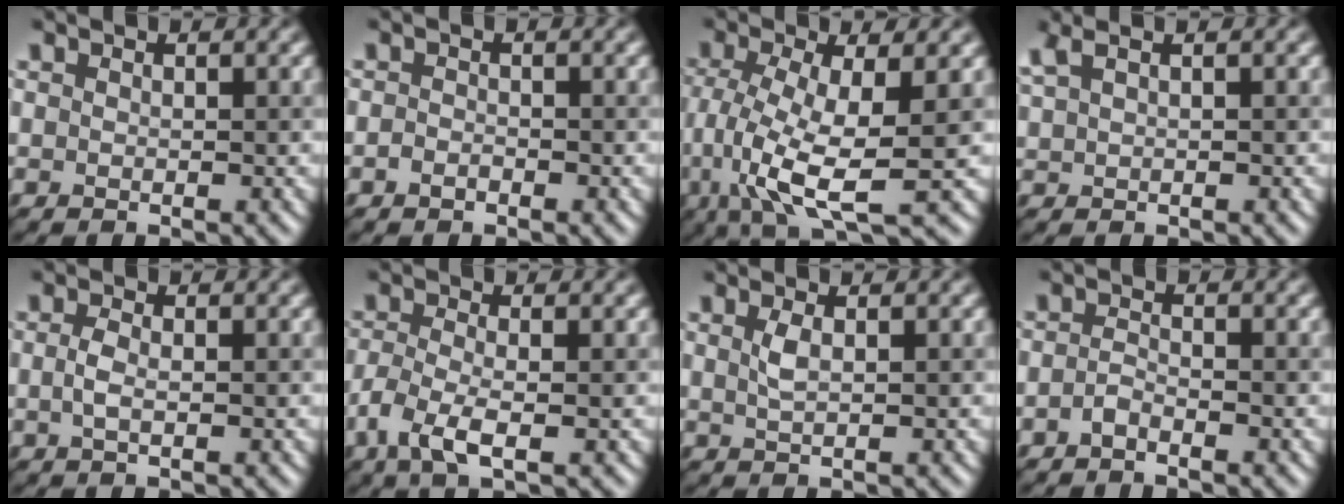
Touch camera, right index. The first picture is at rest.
{"total": 0.6, "force": [-0.3, 0.4, 0.3], "torque": [-0.002, 0.007, -0.007]}
{"total": 7.7, "force": [-0.9, 2.3, 7.2], "torque": [-0.147, 0.002, -0.019]}
{"total": 2.0, "force": [1.6, 0.6, 1.1], "torque": [-0.018, 0.014, 0.033]}
{"total": 1.2, "force": [0.2, 0.5, 1.0], "torque": [-0.022, 0.006, 0.000]}
{"total": 3.3, "force": [-1.2, 1.2, 2.8], "torque": [-0.066, 0.004, -0.030]}
{"total": 1.2, "force": [0.7, 0.3, 0.9], "torque": [-0.018, 0.009, 0.014]}
{"total": 0.8, "force": [-0.5, 0.3, 0.5], "torque": [-0.011, 0.008, -0.015]}